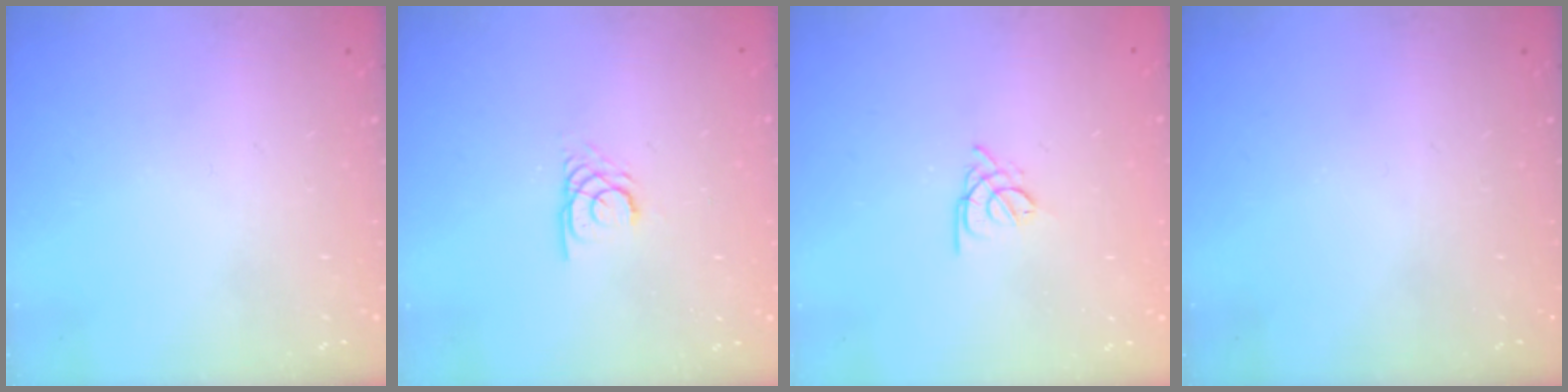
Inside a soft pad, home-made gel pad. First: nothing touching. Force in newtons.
{"total": 2.7, "press": 2.7, "slide": 0.1}
{"total": 2.7, "press": 2.6, "slide": 0.5}
{"total": 0.0}